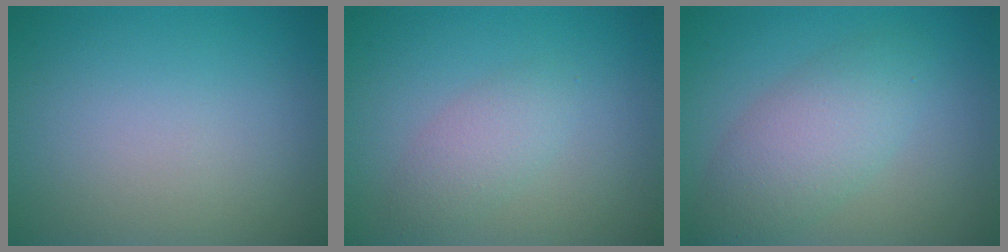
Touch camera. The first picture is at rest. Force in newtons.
{"total": 2.2, "press": 2.2, "slide": 0.2}
{"total": 4.6, "press": 4.6, "slide": 0.0}